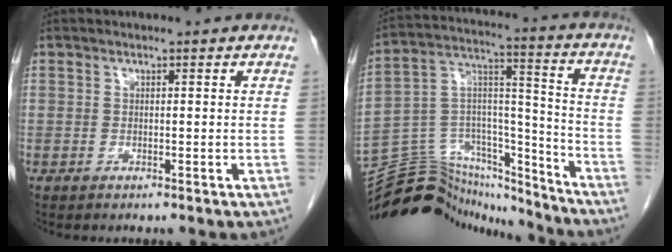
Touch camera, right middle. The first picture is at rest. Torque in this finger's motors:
{"motor_torque": [-0.06, -0.34, -0.02, -0.08]}